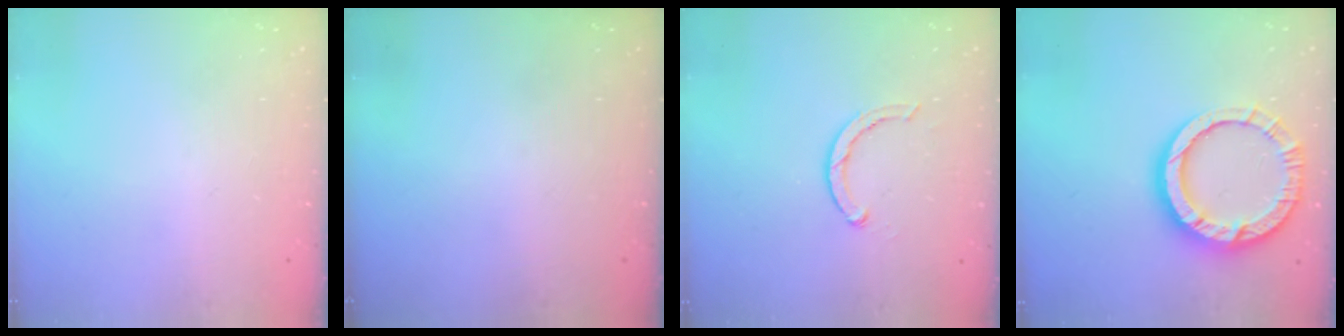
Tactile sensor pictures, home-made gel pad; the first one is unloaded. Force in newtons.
{"total": 0.0}
{"total": 3.5, "press": 3.4, "slide": 0.7}
{"total": 15.1, "press": 15.0, "slide": 1.5}